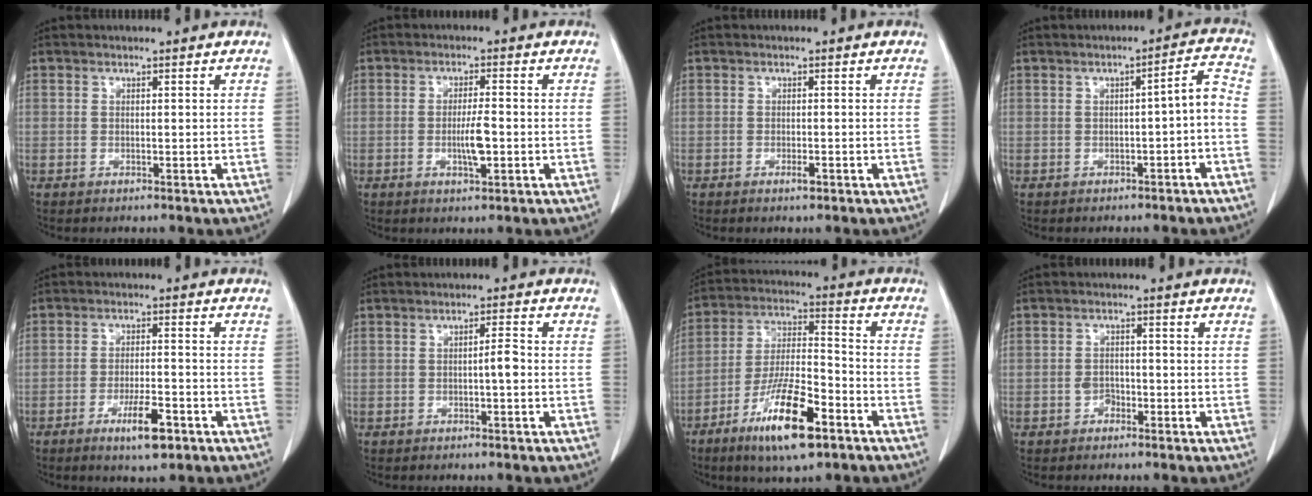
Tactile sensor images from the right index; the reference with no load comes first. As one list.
[{"total": 4.1, "force": [-1.0, 0.5, 4.0], "torque": [-0.075, -0.004, -0.015]}, {"total": 1.2, "force": [-0.7, 0.3, 1.0], "torque": [-0.018, -0.002, -0.010]}, {"total": 4.2, "force": [-1.7, 0.6, 3.8], "torque": [-0.049, 0.020, -0.021]}, {"total": 6.0, "force": [-3.3, 1.1, 4.9], "torque": [-0.087, -0.006, -0.051]}, {"total": 2.1, "force": [-0.5, 0.2, 2.0], "torque": [-0.031, 0.003, -0.009]}, {"total": 14.2, "force": [-8.0, 3.0, 11.3], "torque": [-0.219, -0.016, -0.141]}, {"total": 1.9, "force": [-1.0, 1.3, 0.9], "torque": [-0.013, 0.006, -0.017]}]